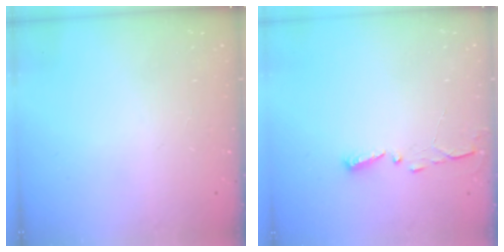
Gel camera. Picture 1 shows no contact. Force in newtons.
{"total": 3.1, "press": 3.1, "slide": 0.3}